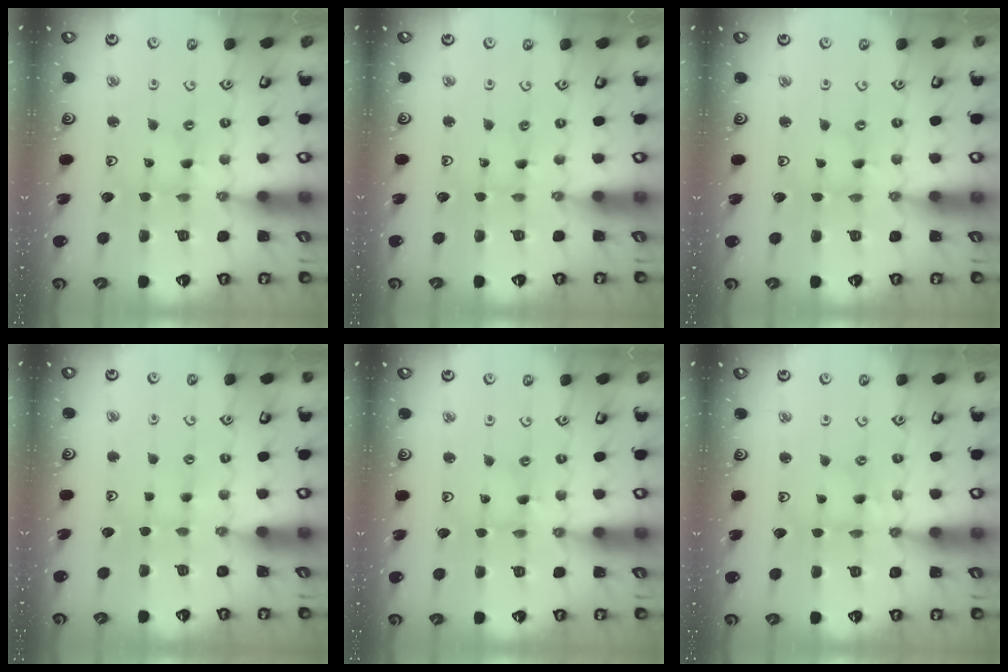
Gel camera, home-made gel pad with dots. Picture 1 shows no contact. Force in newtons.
{"total": 0.6, "press": 0.6, "slide": 0.1}
{"total": 0.0}
{"total": 2.4, "press": 2.4, "slide": 0.3}
{"total": 0.0}
{"total": 3.0, "press": 3.0, "slide": 0.2}